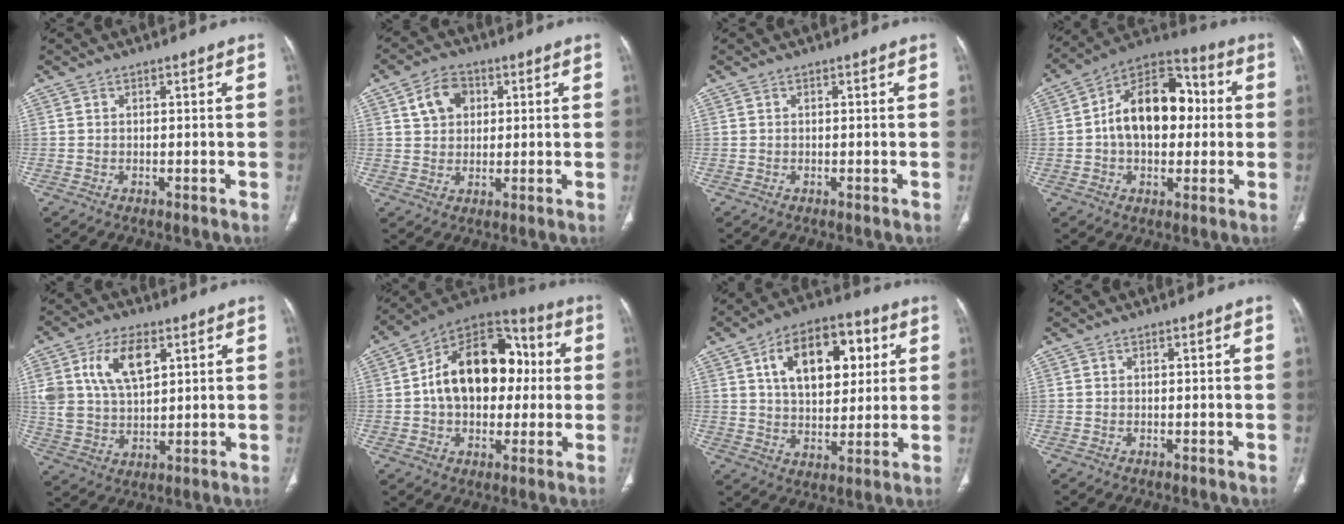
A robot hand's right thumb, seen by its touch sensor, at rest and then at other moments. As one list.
[{"total": 6.7, "force": [2.4, 5.0, 3.8], "torque": [-0.044, 0.001, 0.039]}, {"total": 0.0}, {"total": 17.9, "force": [1.2, 11.5, 13.6], "torque": [-0.177, 0.035, 0.010]}, {"total": 12.0, "force": [4.7, 6.6, 8.9], "torque": [-0.159, -0.009, 0.094]}, {"total": 21.1, "force": [1.6, 14.1, 15.6], "torque": [-0.207, 0.034, 0.020]}, {"total": 17.3, "force": [5.7, 10.0, 12.8], "torque": [-0.160, -0.001, 0.092]}, {"total": 0.0}]